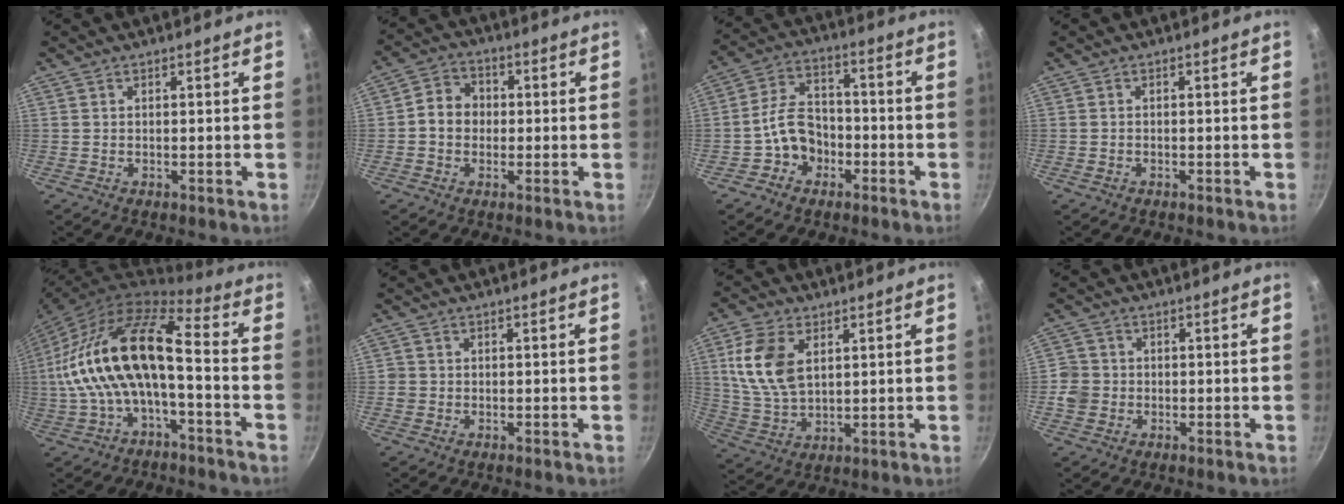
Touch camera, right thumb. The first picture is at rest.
{"total": 6.3, "force": [-0.3, 5.5, 3.1], "torque": [-0.023, 0.016, -0.020]}
{"total": 9.0, "force": [-3.3, 7.0, 4.6], "torque": [-0.047, 0.045, -0.065]}
{"total": 0.9, "force": [-0.5, 0.5, 0.4], "torque": [-0.015, 0.006, -0.011]}
{"total": 18.4, "force": [-2.2, 7.6, 16.6], "torque": [-0.321, 0.052, -0.053]}
{"total": 1.4, "force": [-0.4, 1.3, 0.3], "torque": [-0.002, 0.003, -0.007]}
{"total": 11.8, "force": [3.5, 7.3, 8.6], "torque": [-0.161, -0.014, 0.074]}
{"total": 4.3, "force": [-1.1, 4.0, 1.2], "torque": [-0.004, 0.014, -0.025]}